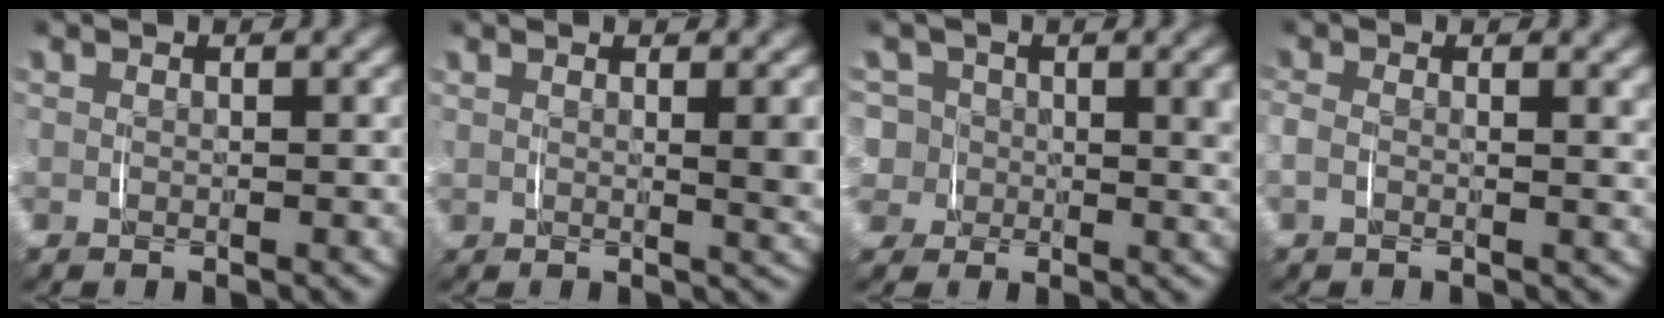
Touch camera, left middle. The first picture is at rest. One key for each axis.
{"total": 2.6, "fx": 0.9, "fy": 0.7, "fz": 2.3, "tx": -0.027, "ty": -0.002, "tz": 0.014}
{"total": 8.1, "fx": -0.4, "fy": 7.6, "fz": 2.9, "tx": -0.084, "ty": -0.029, "tz": -0.010}
{"total": 2.2, "fx": 0.1, "fy": 1.3, "fz": 1.8, "tx": -0.048, "ty": -0.005, "tz": 0.001}